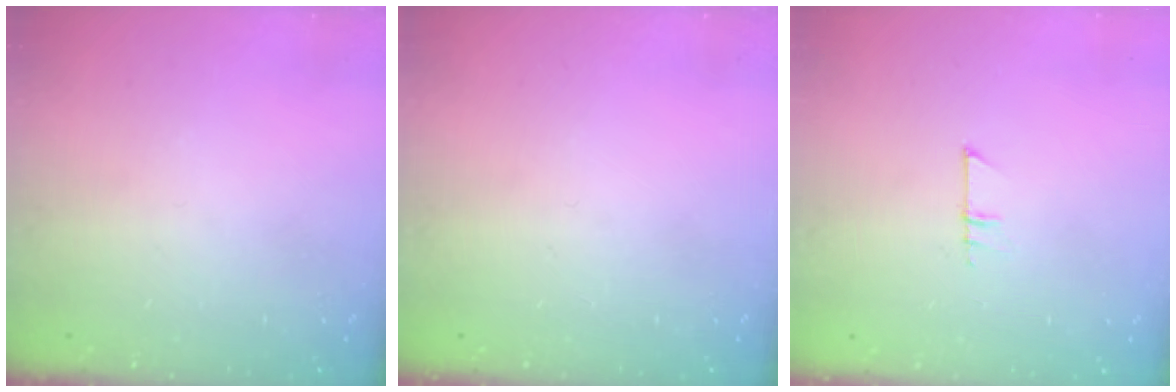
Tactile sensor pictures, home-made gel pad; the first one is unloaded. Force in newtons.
{"total": 0.0}
{"total": 4.6, "press": 4.6, "slide": 0.4}